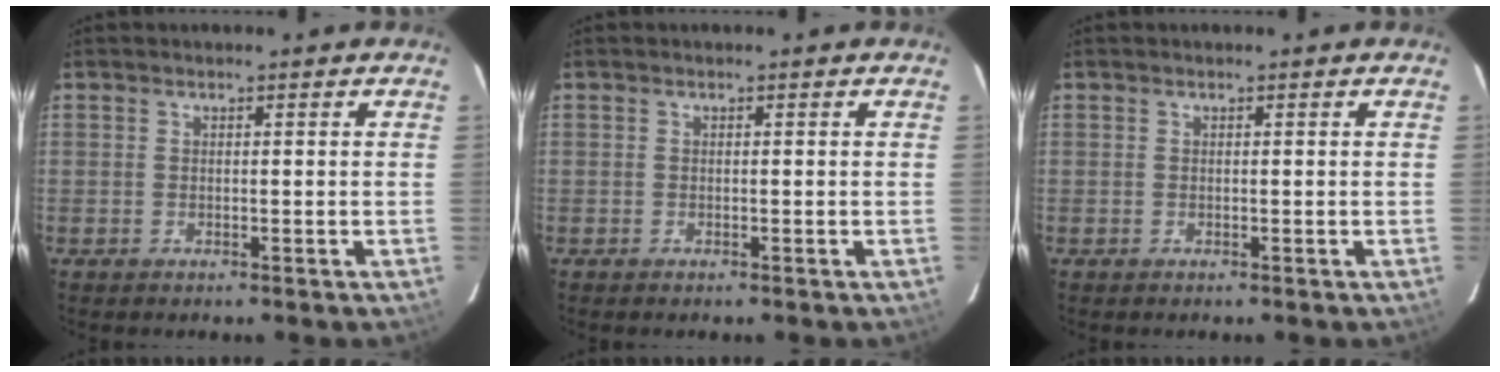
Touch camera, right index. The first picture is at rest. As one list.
[{"total": 0.0}, {"total": 0.0}]